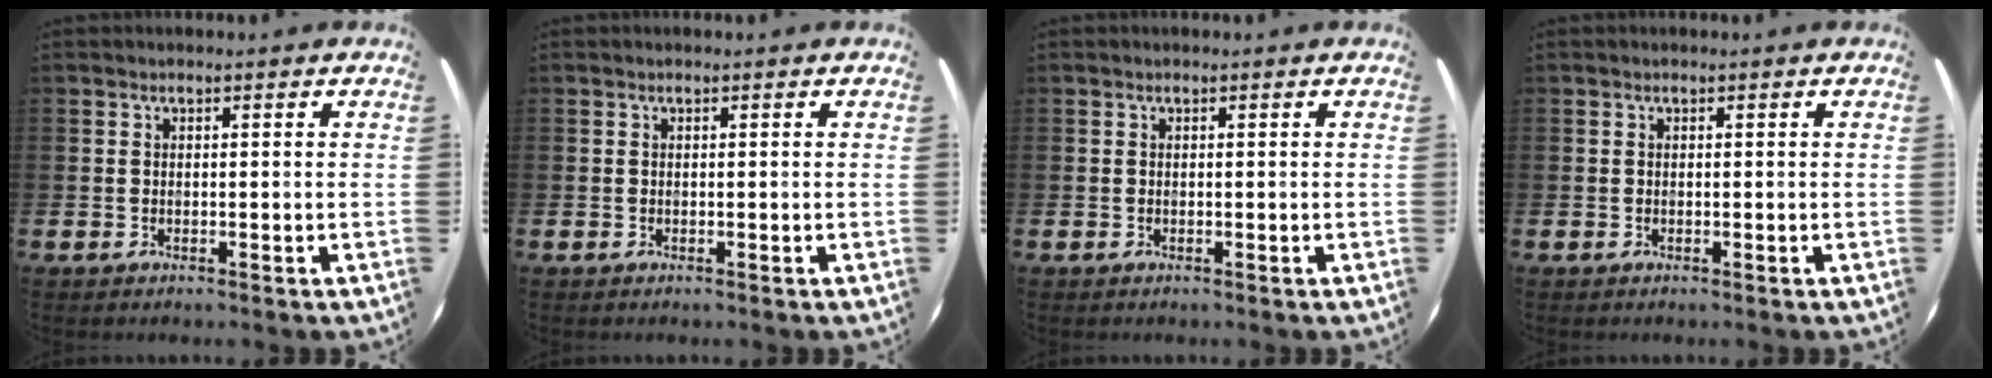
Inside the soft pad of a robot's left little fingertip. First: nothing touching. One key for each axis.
{"total": 0.0}
{"total": 0.0}
{"total": 0.0}